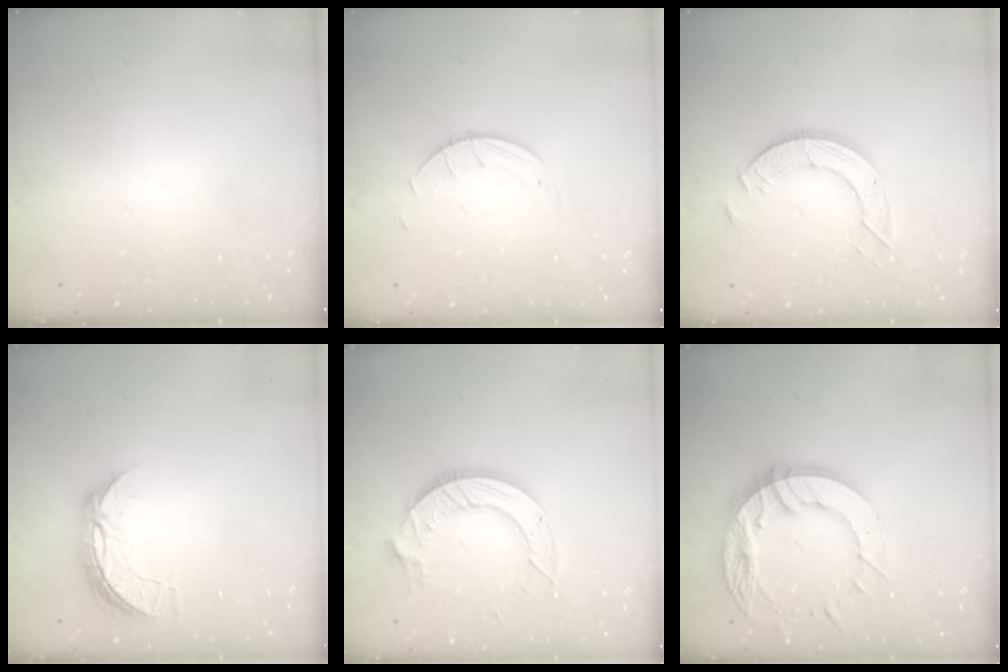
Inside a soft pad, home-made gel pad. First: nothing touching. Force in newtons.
{"total": 2.7, "press": 2.7, "slide": 0.3}
{"total": 8.4, "press": 8.4, "slide": 0.5}
{"total": 7.2, "press": 7.2, "slide": 0.6}
{"total": 11.3, "press": 11.2, "slide": 1.1}
{"total": 15.9, "press": 15.8, "slide": 1.5}